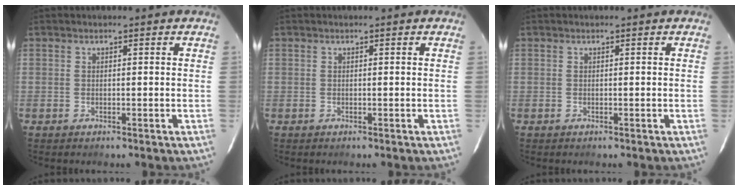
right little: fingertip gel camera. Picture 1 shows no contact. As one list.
[{"total": 0.0}, {"total": 0.0}]